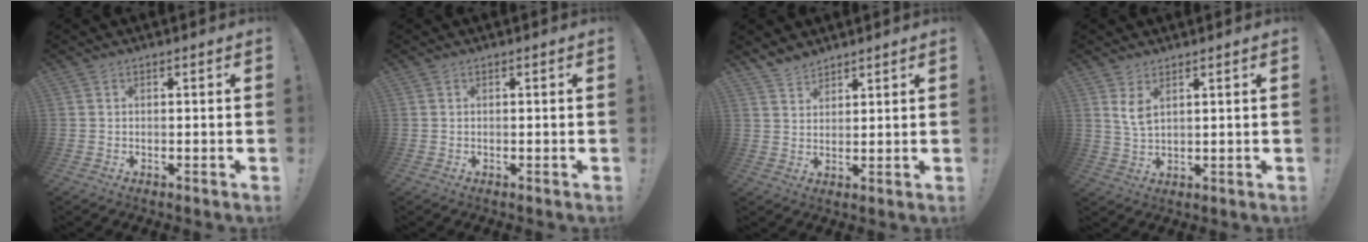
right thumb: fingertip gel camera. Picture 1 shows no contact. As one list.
[{"total": 0.0}, {"total": 4.3, "force": [3.9, 1.5, 0.9], "torque": [-0.028, -0.022, 0.076]}, {"total": 4.5, "force": [2.5, 1.7, 3.3], "torque": [-0.055, -0.016, 0.044]}]